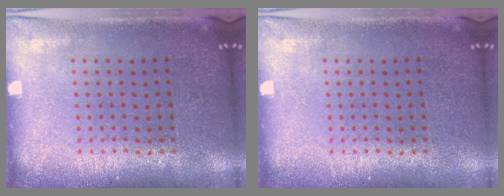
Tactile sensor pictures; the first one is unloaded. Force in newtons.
{"total": 0.0}